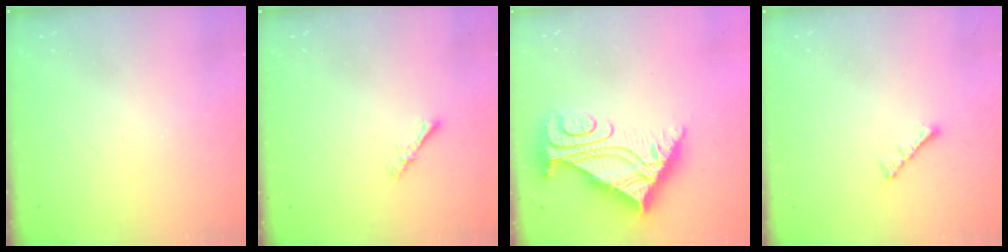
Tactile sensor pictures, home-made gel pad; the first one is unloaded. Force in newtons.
{"total": 2.3, "press": 2.3, "slide": 0.4}
{"total": 8.9, "press": 8.8, "slide": 0.9}
{"total": 2.4, "press": 2.3, "slide": 0.6}